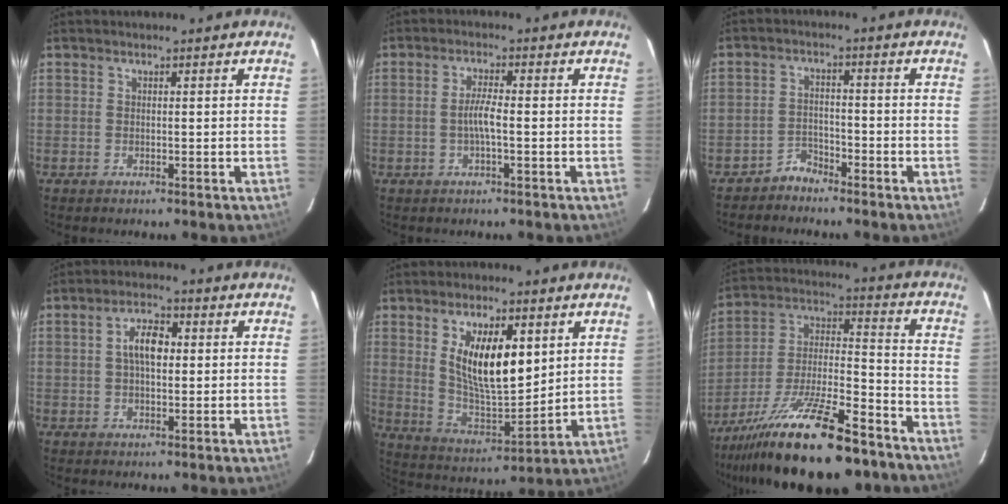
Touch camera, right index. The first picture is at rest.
{"total": 3.2, "force": [-0.8, 0.1, 3.1], "torque": [-0.061, 0.003, -0.015]}
{"total": 3.4, "force": [-3.1, 1.5, -0.1], "torque": [0.002, 0.011, -0.056]}
{"total": 5.5, "force": [0.7, 2.8, 4.7], "torque": [-0.085, 0.015, 0.012]}
{"total": 14.4, "force": [4.6, 5.6, 12.5], "torque": [-0.222, -0.005, 0.095]}
{"total": 25.7, "force": [-18.5, 7.2, 16.4], "torque": [-0.300, -0.025, -0.292]}